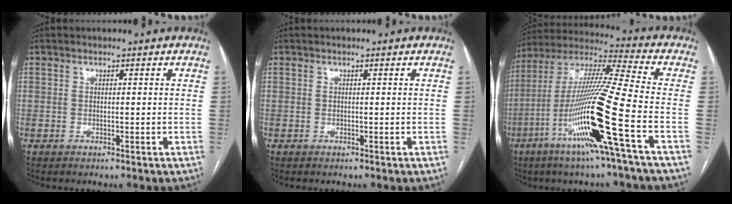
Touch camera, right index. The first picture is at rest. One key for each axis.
{"total": 0.0}
{"total": 19.4, "fx": -7.3, "fy": -1.4, "fz": 17.9, "tx": -0.367, "ty": -0.025, "tz": -0.147}